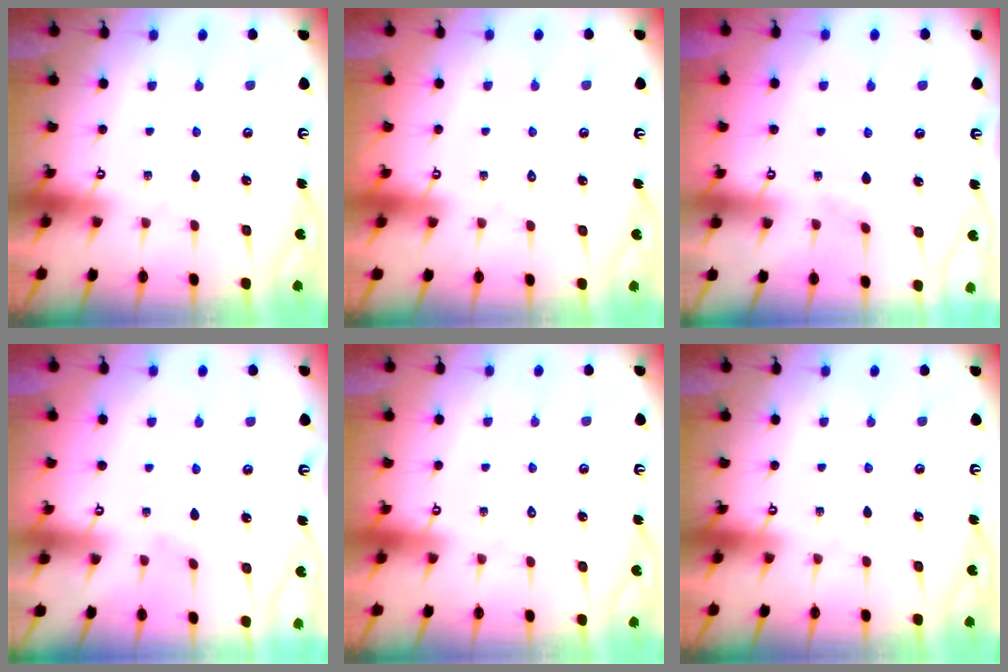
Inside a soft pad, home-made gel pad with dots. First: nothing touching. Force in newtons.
{"total": 1.6, "press": 1.6, "slide": 0.1}
{"total": 1.7, "press": 1.6, "slide": 0.4}
{"total": 0.0}
{"total": 1.5, "press": 1.5, "slide": 0.1}
{"total": 0.0}